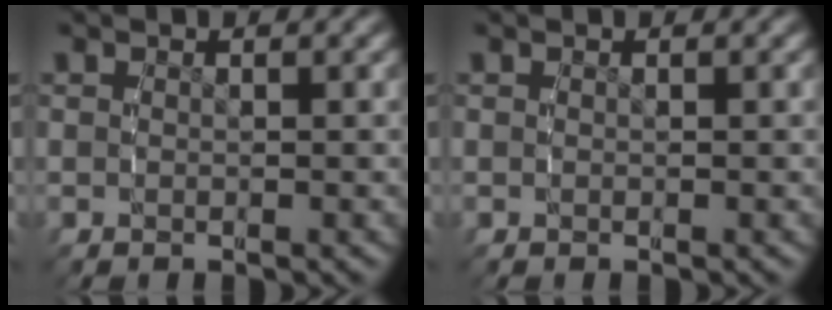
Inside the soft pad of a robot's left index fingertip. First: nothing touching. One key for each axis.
{"total": 0.0}